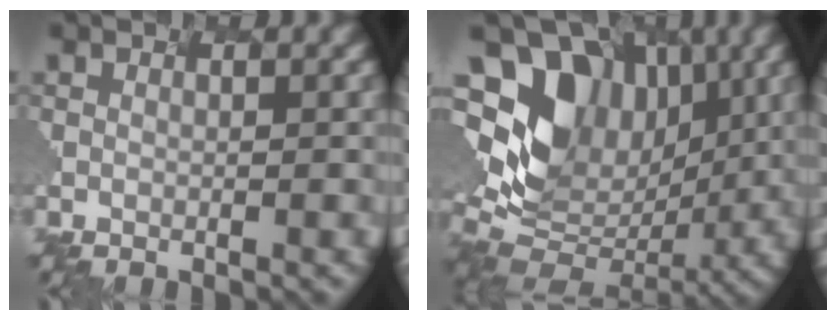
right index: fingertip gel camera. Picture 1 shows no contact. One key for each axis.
{"total": 10.0, "fx": 3.3, "fy": 7.5, "fz": 5.8, "tx": -0.120, "ty": 0.014, "tz": 0.089}